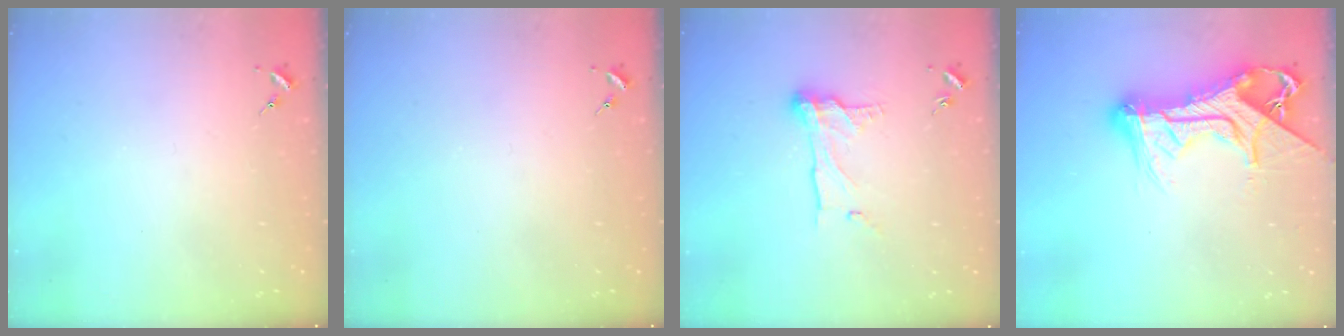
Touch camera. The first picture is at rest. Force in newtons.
{"total": 0.0}
{"total": 11.0, "press": 11.0, "slide": 0.8}
{"total": 20.6, "press": 20.5, "slide": 1.9}